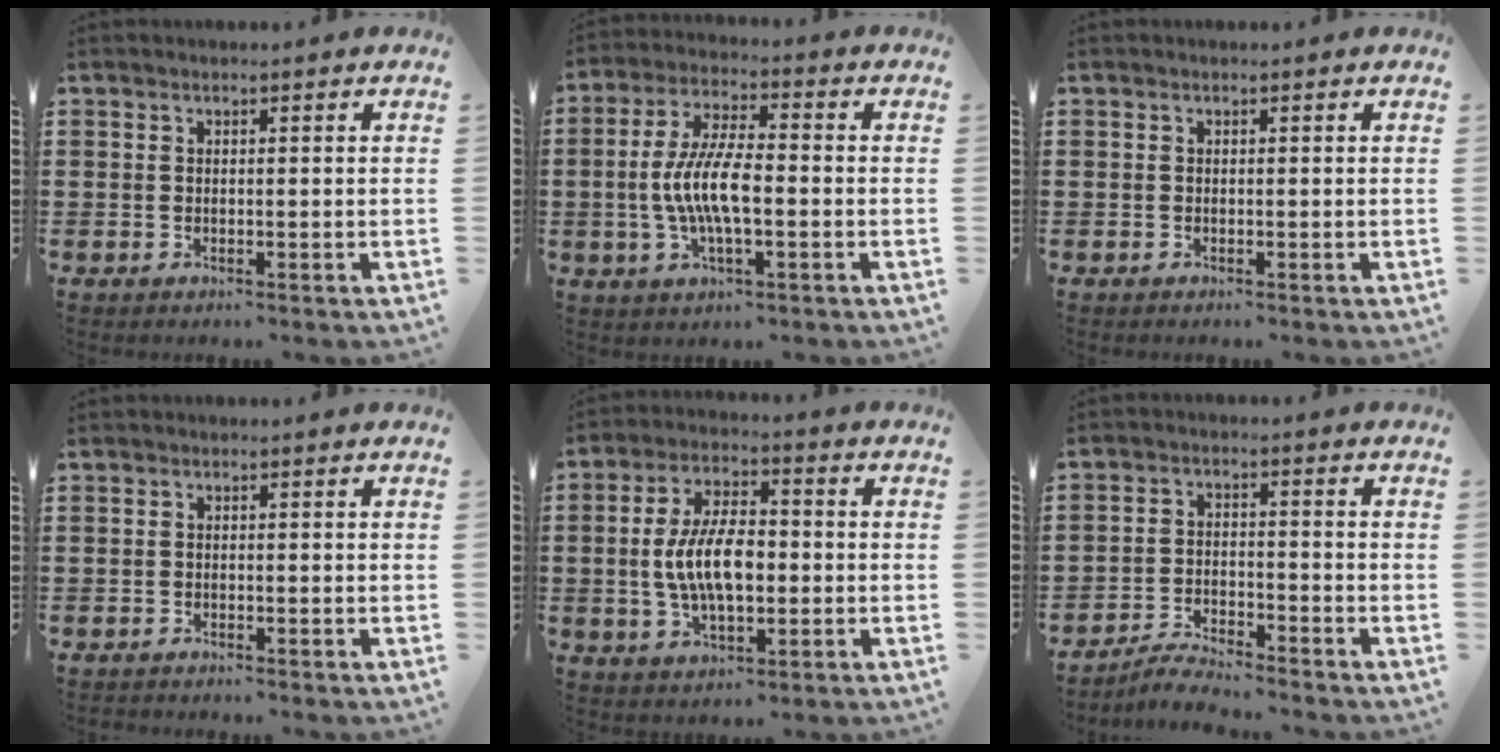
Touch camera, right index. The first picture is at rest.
{"total": 8.7, "force": [-1.6, 2.8, 8.1], "torque": [-0.180, -0.010, -0.036]}
{"total": 0.0}
{"total": 0.6, "force": [-0.6, 0.1, -0.1], "torque": [0.002, 0.003, -0.013]}
{"total": 9.2, "force": [-0.6, 4.3, 8.2], "torque": [-0.173, 0.003, -0.016]}
{"total": 3.7, "force": [-3.6, 0.1, 0.5], "torque": [-0.013, 0.007, -0.074]}